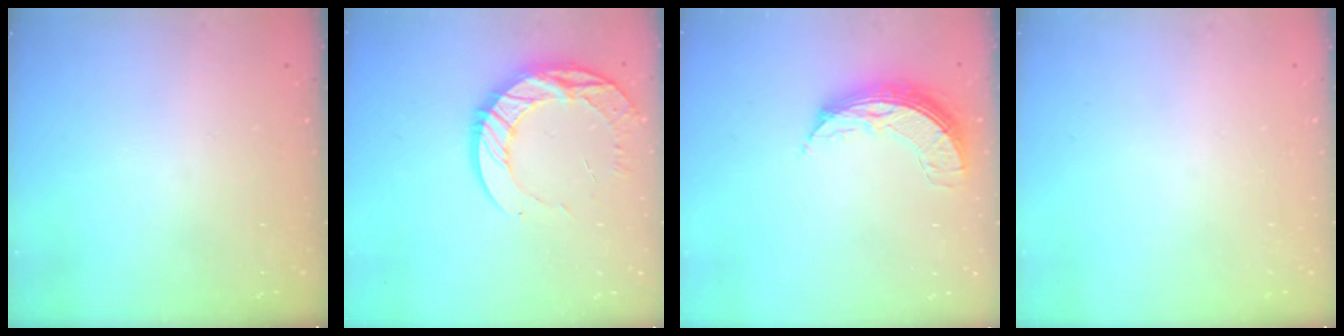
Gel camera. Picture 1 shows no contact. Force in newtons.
{"total": 14.7, "press": 14.6, "slide": 1.3}
{"total": 8.0, "press": 8.0, "slide": 0.7}
{"total": 0.0}